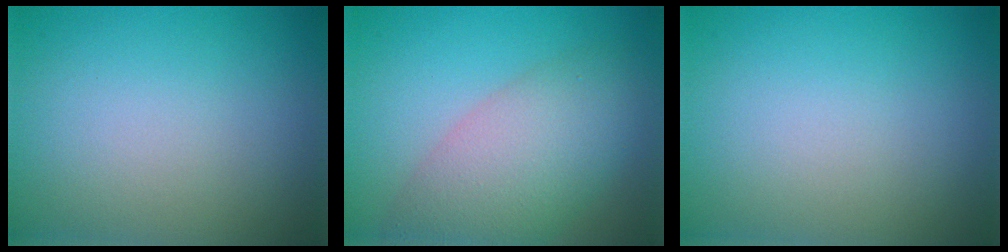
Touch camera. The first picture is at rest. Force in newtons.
{"total": 6.9, "press": 6.9, "slide": 0.5}
{"total": 0.0}